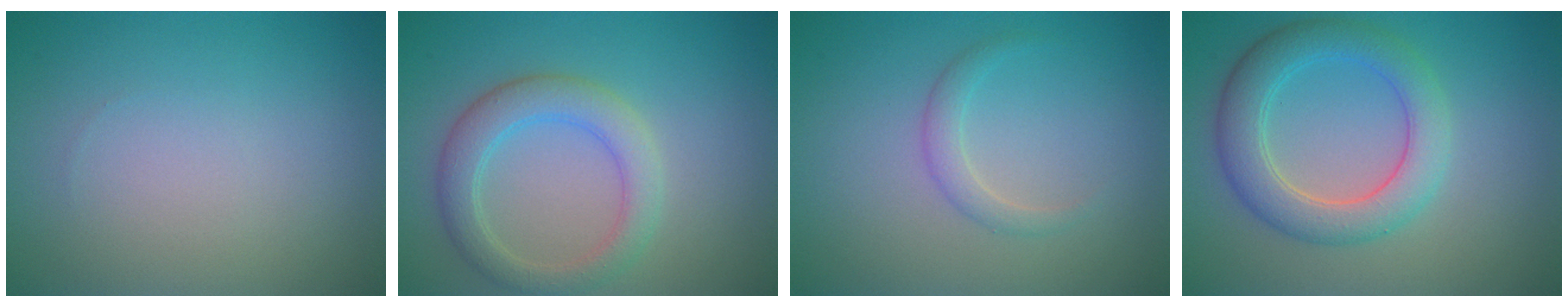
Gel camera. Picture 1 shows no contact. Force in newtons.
{"total": 3.9, "press": 3.9, "slide": 0.5}
{"total": 1.5, "press": 1.5, "slide": 0.1}
{"total": 5.1, "press": 5.1, "slide": 0.2}